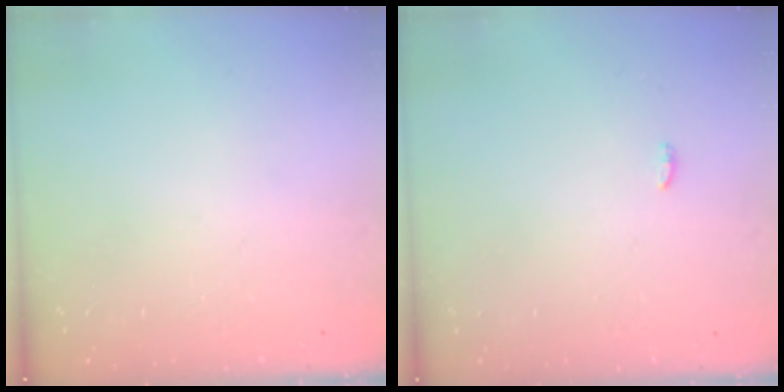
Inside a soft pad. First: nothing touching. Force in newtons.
{"total": 3.4, "press": 3.3, "slide": 1.0}